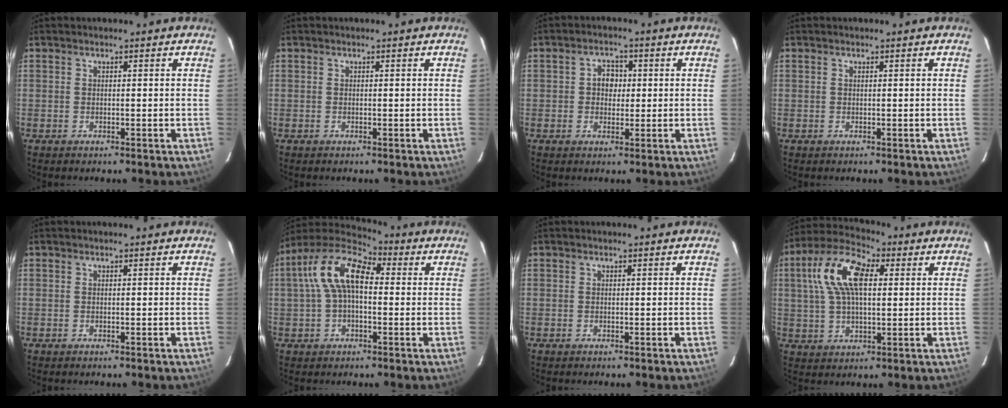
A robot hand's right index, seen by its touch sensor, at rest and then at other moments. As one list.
[{"total": 0.0}, {"total": 3.5, "force": [0.2, 3.1, 1.7], "torque": [-0.025, 0.013, 0.003]}, {"total": 0.0}, {"total": 0.0}, {"total": 12.6, "force": [1.5, 6.8, 10.4], "torque": [-0.199, 0.035, 0.016]}, {"total": 0.0}, {"total": 13.4, "force": [3.5, 6.7, 11.1], "torque": [-0.221, 0.032, 0.056]}]